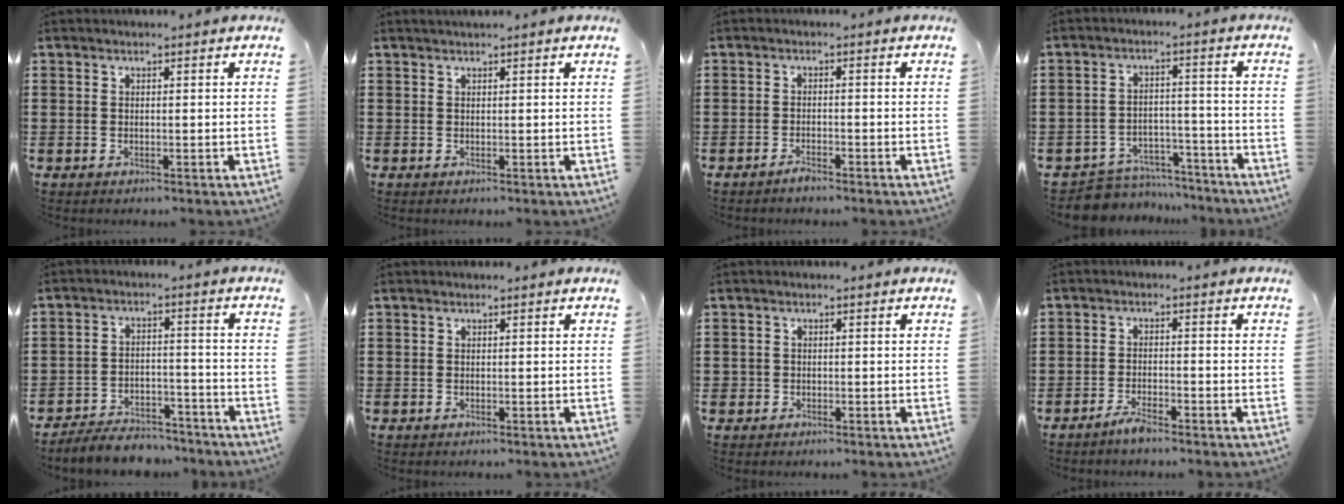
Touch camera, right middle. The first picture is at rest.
{"total": 0.7, "force": [0.5, -0.1, 0.3], "torque": [-0.007, -0.003, 0.010]}
{"total": 1.4, "force": [-1.3, 0.2, 0.6], "torque": [-0.013, -0.004, -0.024]}
{"total": 5.9, "force": [-5.8, 1.1, 0.3], "torque": [-0.011, 0.017, -0.118]}
{"total": 5.4, "force": [-5.2, 1.0, 0.7], "torque": [-0.009, 0.015, -0.104]}
{"total": 0.0}
{"total": 1.2, "force": [-0.3, 1.1, 0.2], "torque": [-0.007, 0.006, -0.009]}
{"total": 2.5, "force": [-2.0, 0.4, 1.4], "torque": [-0.031, 0.001, -0.040]}